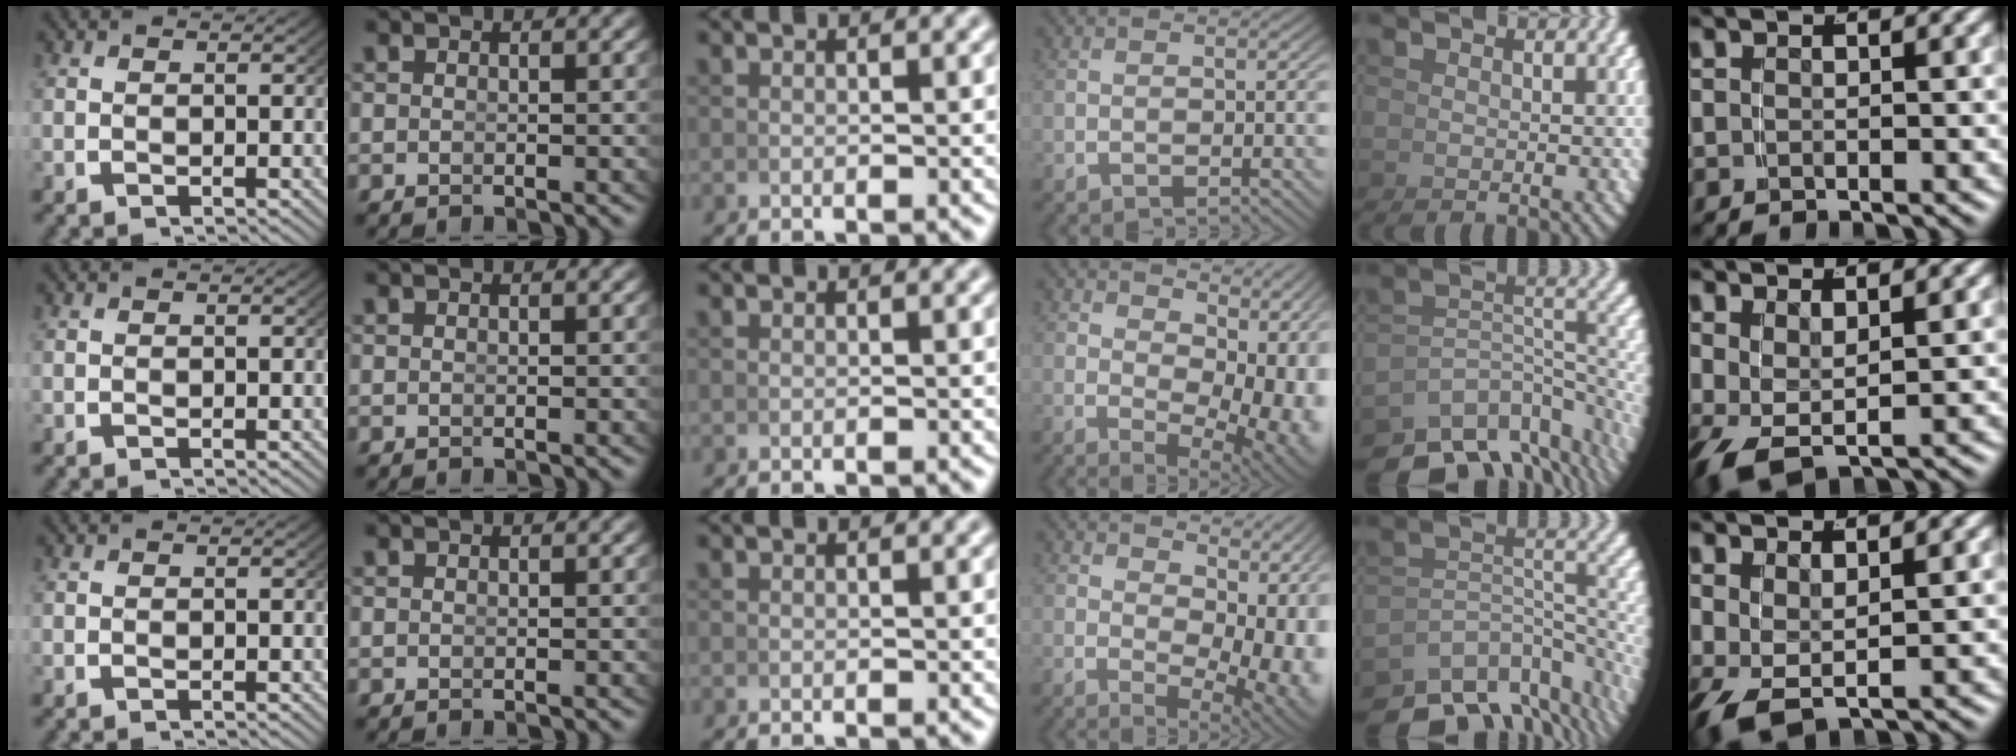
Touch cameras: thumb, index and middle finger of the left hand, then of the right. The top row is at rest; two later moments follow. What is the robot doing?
{"motion": "grasp_and_lifting", "object": "whiteboard"}